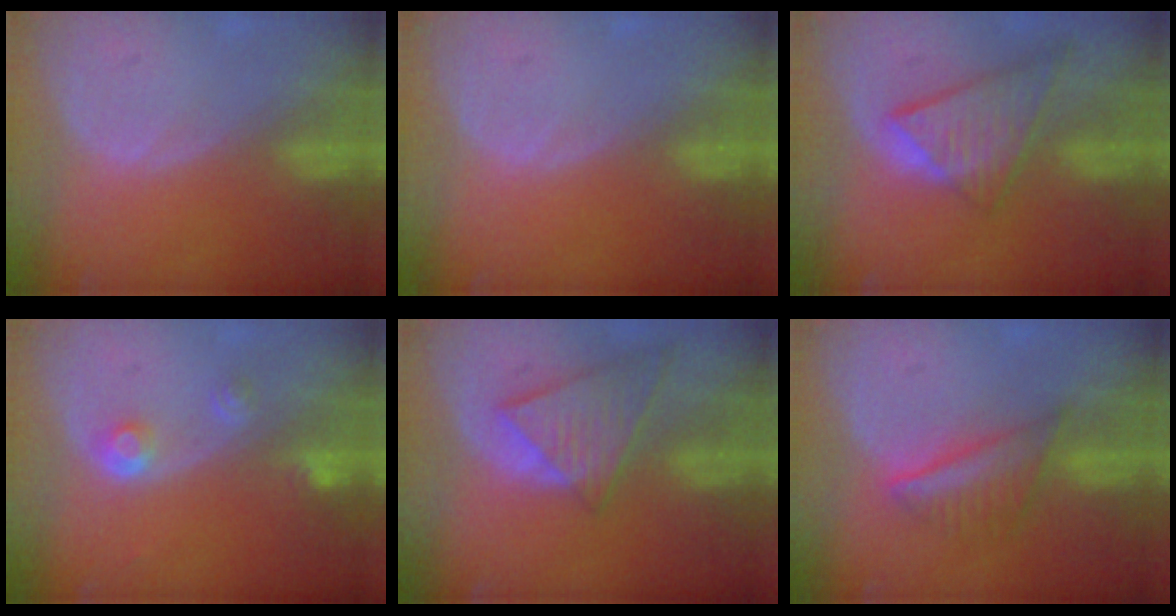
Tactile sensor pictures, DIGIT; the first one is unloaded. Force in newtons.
{"total": 0.0}
{"total": 8.9, "press": 7.7, "slide": 4.4}
{"total": 3.0, "press": 2.8, "slide": 0.9}
{"total": 8.6, "press": 7.5, "slide": 4.3}
{"total": 5.6, "press": 5.5, "slide": 1.1}